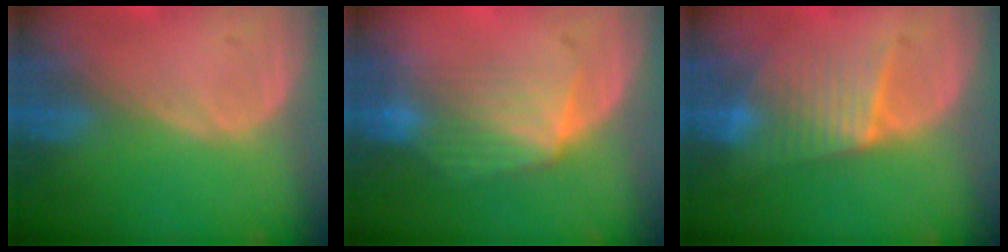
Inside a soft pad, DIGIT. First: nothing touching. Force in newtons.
{"total": 7.0, "press": 6.5, "slide": 2.6}
{"total": 6.3, "press": 6.2, "slide": 0.8}